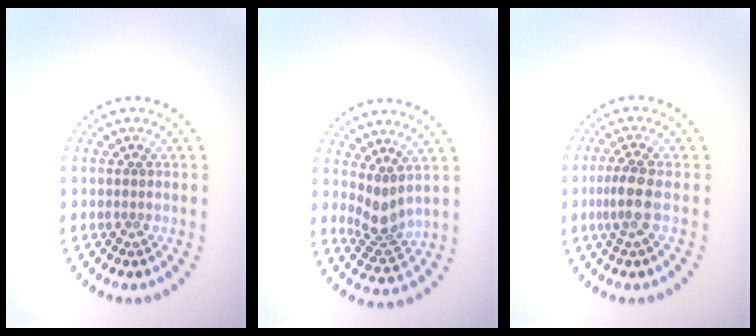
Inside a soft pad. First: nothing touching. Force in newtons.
{"total": 2.6, "press": 1.9, "slide": 1.7}
{"total": 2.6, "press": 2.1, "slide": 1.5}